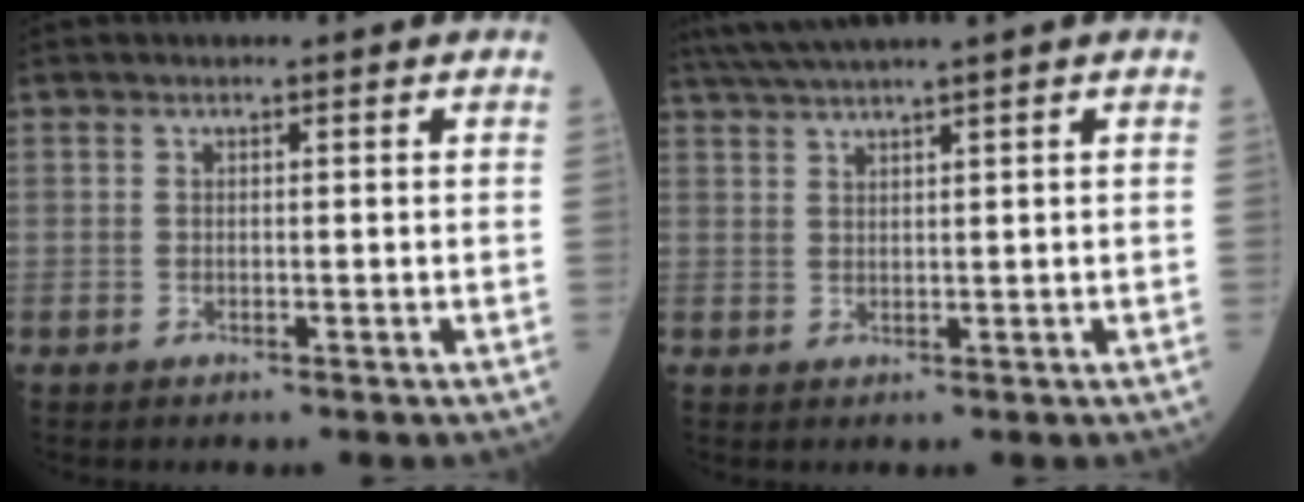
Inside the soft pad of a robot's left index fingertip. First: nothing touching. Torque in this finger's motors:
{"motor_torque": [0.00, -2.14, 0.26, 0.13]}